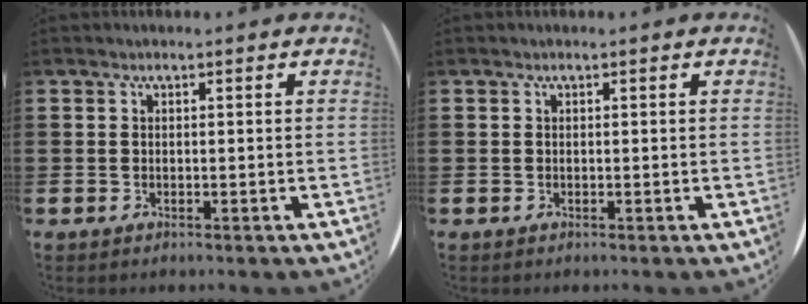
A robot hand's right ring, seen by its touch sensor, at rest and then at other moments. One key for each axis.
{"total": 0.0}